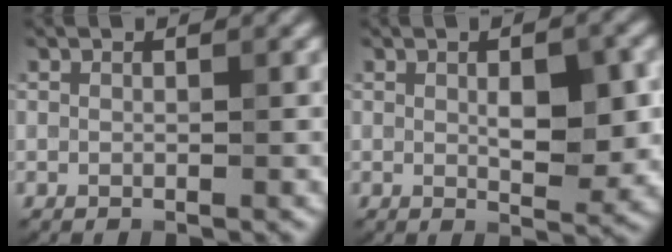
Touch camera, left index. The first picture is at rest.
{"total": 4.6, "force": [0.5, 1.8, 4.2], "torque": [-0.064, -0.001, 0.011]}